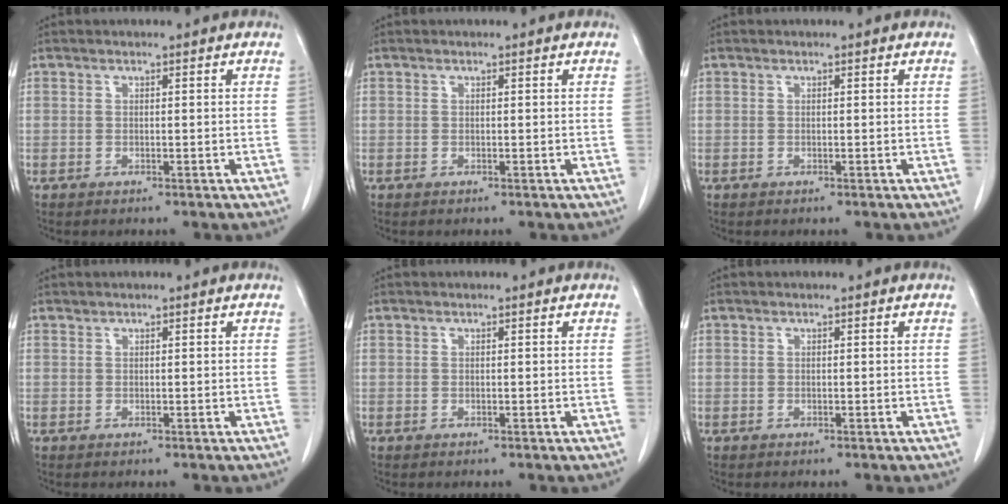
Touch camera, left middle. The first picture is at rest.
{"total": 0.0}
{"total": 0.0}
{"total": 0.0}
{"total": 0.0}
{"total": 0.0}